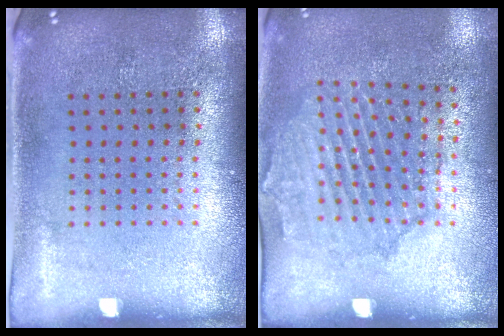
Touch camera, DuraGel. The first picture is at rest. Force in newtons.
{"total": 1.6, "press": 1.6, "slide": 0.4}